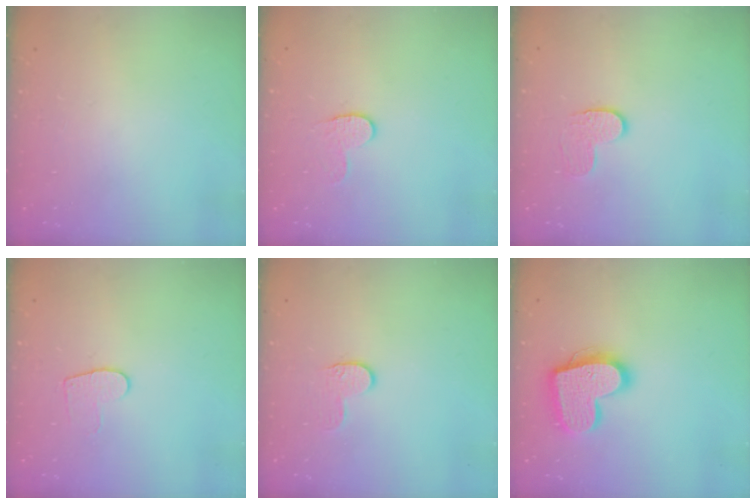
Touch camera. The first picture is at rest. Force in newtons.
{"total": 4.5, "press": 4.5, "slide": 0.5}
{"total": 6.3, "press": 6.3, "slide": 0.4}
{"total": 6.4, "press": 6.4, "slide": 0.6}
{"total": 4.6, "press": 4.6, "slide": 0.3}
{"total": 17.4, "press": 17.3, "slide": 1.4}